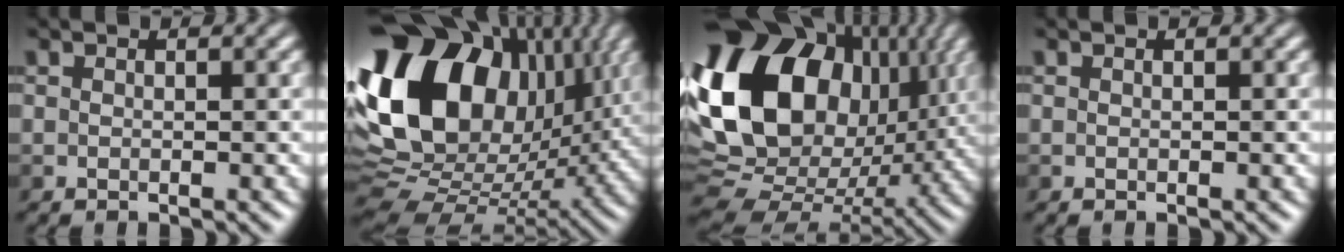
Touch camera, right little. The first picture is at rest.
{"total": 20.0, "force": [5.0, 14.1, 13.3], "torque": [-0.300, 0.020, 0.090]}
{"total": 19.8, "force": [4.5, 14.3, 13.0], "torque": [-0.274, 0.007, 0.092]}
{"total": 0.0}